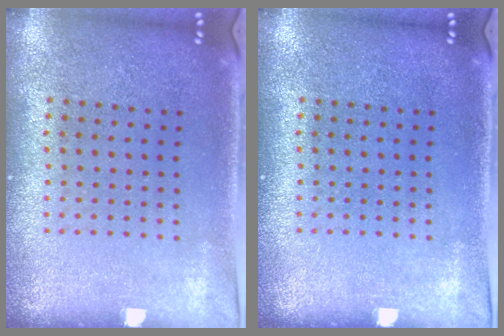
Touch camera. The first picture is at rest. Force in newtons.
{"total": 0.0}